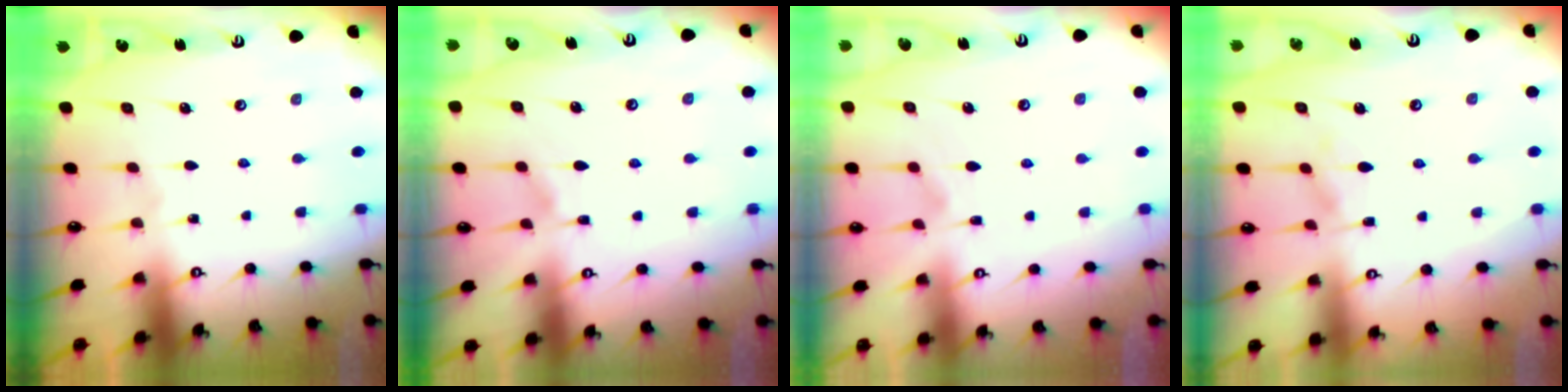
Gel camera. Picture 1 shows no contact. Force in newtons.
{"total": 4.8, "press": 4.7, "slide": 0.5}
{"total": 1.5, "press": 0.9, "slide": 1.2}
{"total": 1.6, "press": 1.3, "slide": 0.9}